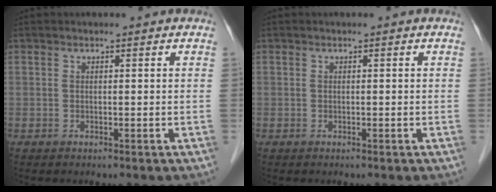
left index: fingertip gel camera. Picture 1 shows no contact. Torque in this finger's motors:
{"motor_torque": [0.00, 0.00, 0.00, 0.00]}